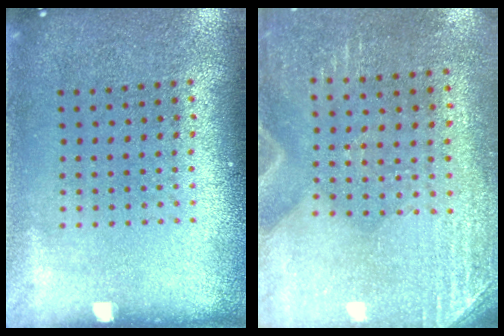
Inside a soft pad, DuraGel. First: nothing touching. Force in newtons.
{"total": 2.8, "press": 2.5, "slide": 1.3}